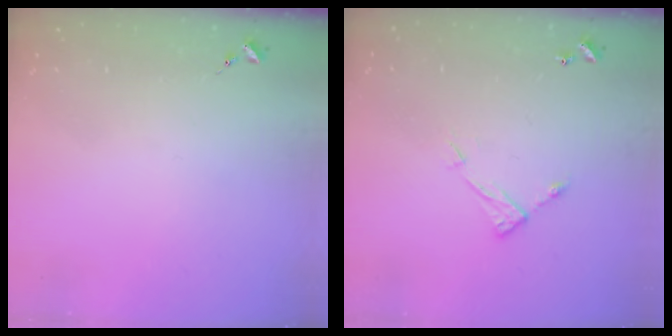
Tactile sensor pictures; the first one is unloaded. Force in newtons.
{"total": 6.3, "press": 6.3, "slide": 0.4}